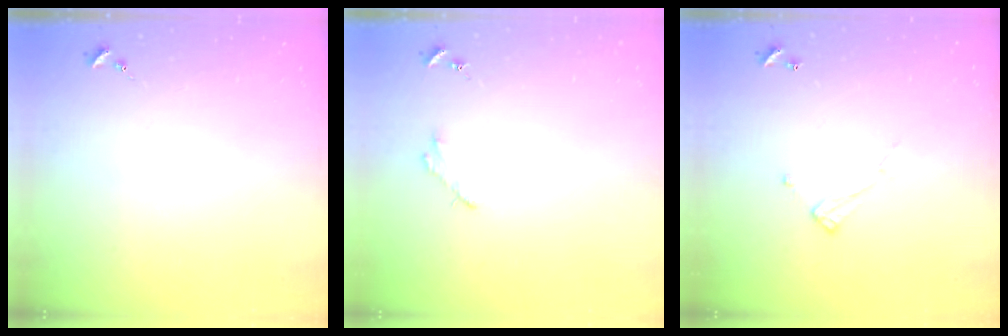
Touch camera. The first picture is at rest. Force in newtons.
{"total": 2.5, "press": 2.5, "slide": 0.2}
{"total": 6.9, "press": 6.9, "slide": 0.3}